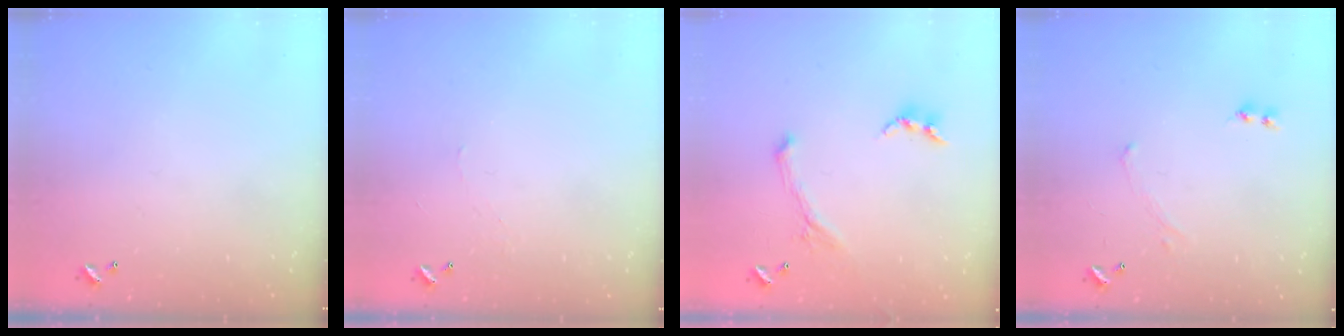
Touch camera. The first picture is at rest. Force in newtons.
{"total": 2.1, "press": 2.1, "slide": 0.6}
{"total": 1.6, "press": 1.5, "slide": 0.4}
{"total": 0.7, "press": 0.7, "slide": 0.3}